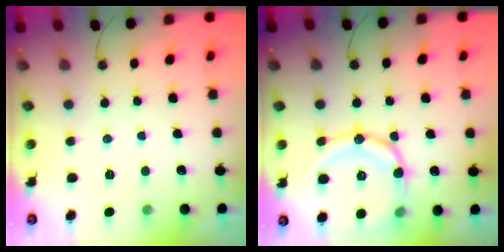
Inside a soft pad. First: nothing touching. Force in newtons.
{"total": 17.2, "press": 16.9, "slide": 3.6}